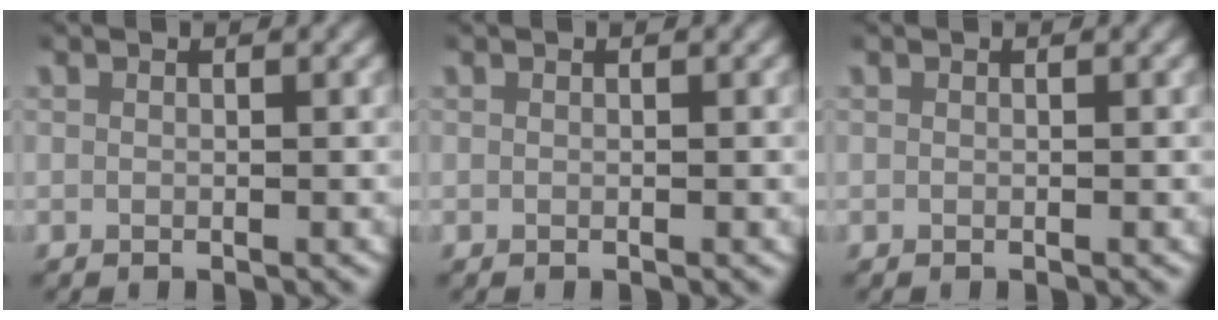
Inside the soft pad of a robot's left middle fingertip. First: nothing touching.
{"total": 0.0}
{"total": 0.0}